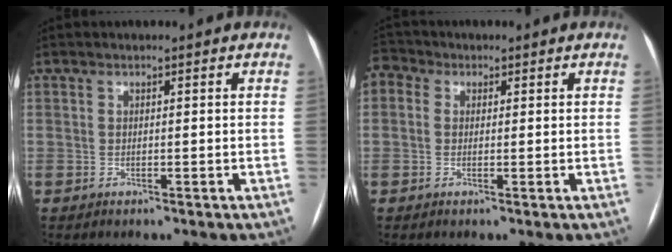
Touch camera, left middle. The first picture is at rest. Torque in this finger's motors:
{"motor_torque": [2.14, 0.00, 1.06, 0.21]}